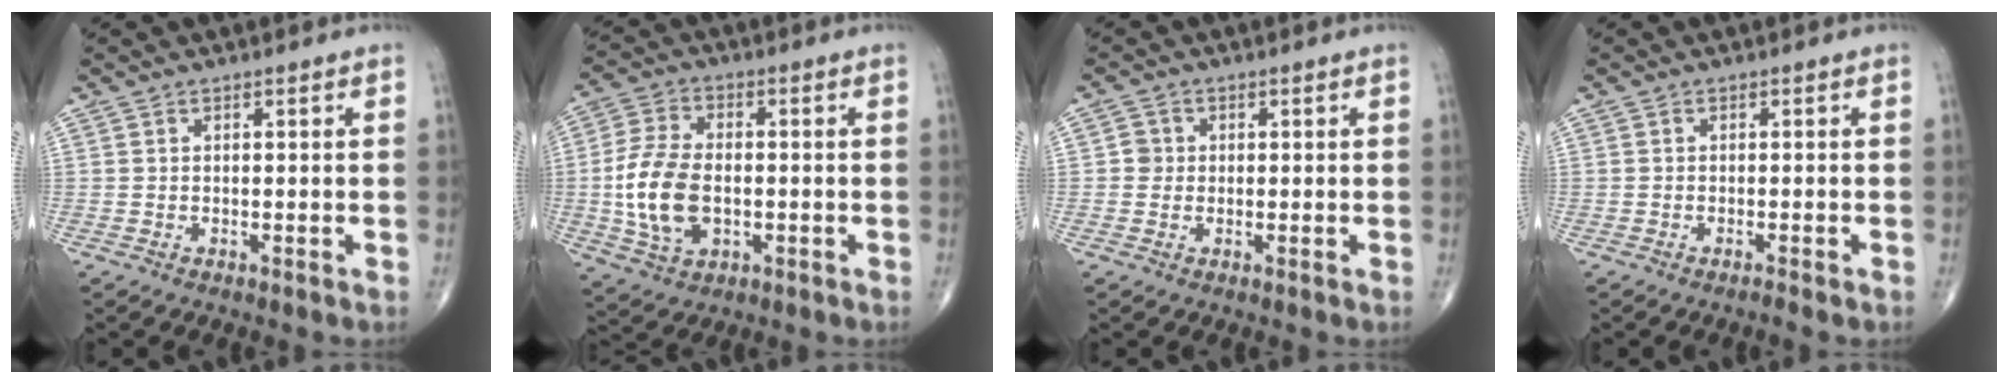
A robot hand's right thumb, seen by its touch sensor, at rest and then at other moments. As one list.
[{"total": 10.4, "force": [-1.3, 6.4, 8.1], "torque": [-0.157, 0.007, -0.021]}, {"total": 2.1, "force": [-0.1, 2.1, 0.5], "torque": [0.010, 0.009, -0.004]}, {"total": 0.8, "force": [-0.7, -0.1, 0.4], "torque": [-0.010, 0.005, -0.012]}]